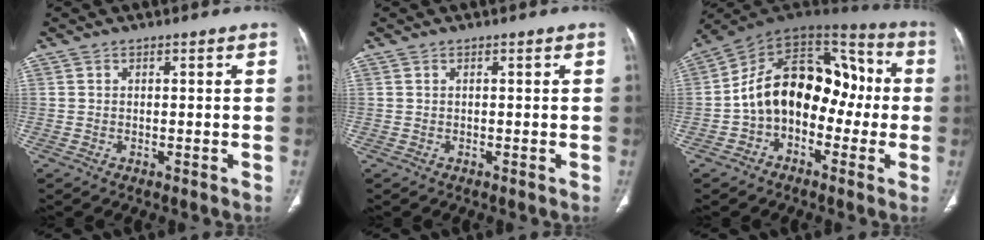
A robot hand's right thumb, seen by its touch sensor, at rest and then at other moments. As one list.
[{"total": 0.0}, {"total": 18.2, "force": [-2.4, 12.5, 13.1], "torque": [-0.166, 0.070, -0.050]}]